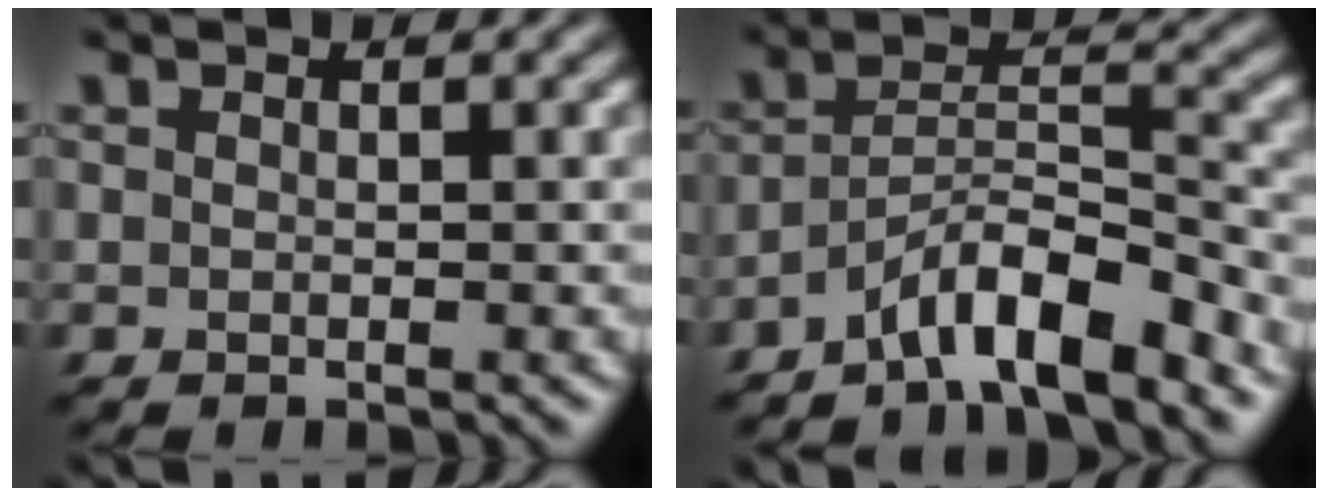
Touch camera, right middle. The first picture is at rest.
{"total": 6.7, "force": [-5.0, 1.5, 4.3], "torque": [-0.067, 0.011, -0.088]}